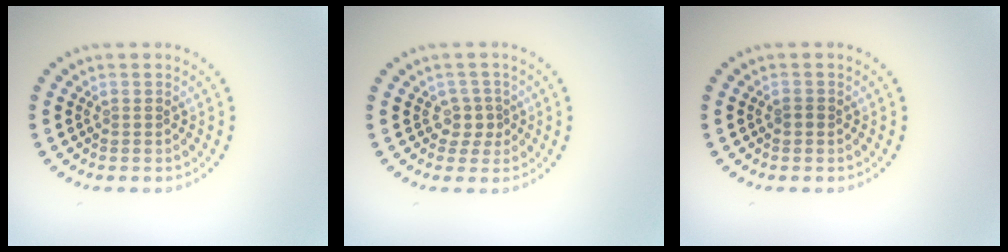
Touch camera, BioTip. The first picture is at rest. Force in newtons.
{"total": 1.7, "press": 1.3, "slide": 1.2}
{"total": 0.8, "press": 0.7, "slide": 0.2}